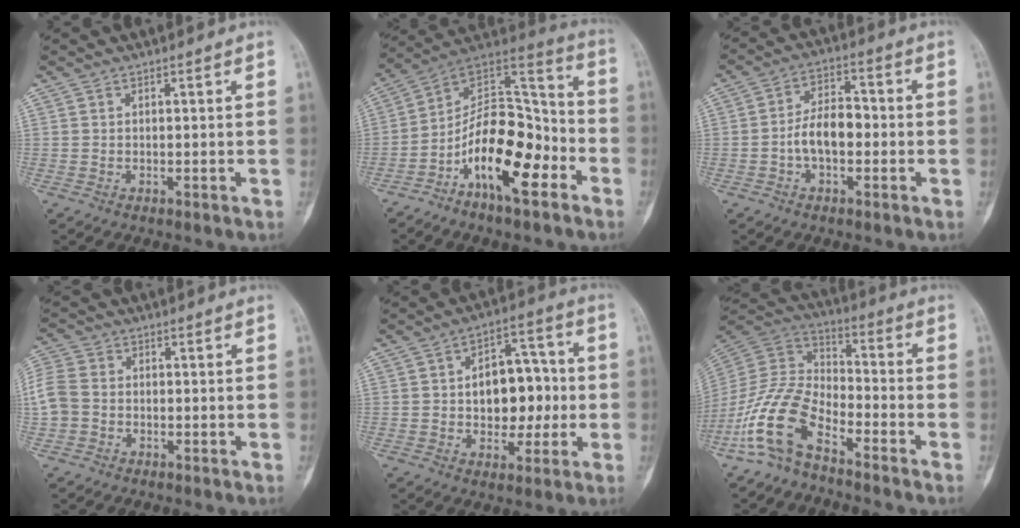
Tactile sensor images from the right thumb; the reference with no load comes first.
{"total": 18.9, "force": [-8.2, 8.5, 14.8], "torque": [-0.216, 0.082, -0.142]}
{"total": 7.9, "force": [-1.5, 4.5, 6.2], "torque": [-0.100, 0.030, -0.034]}
{"total": 7.8, "force": [-1.2, 6.4, 4.2], "torque": [-0.105, 0.018, -0.030]}
{"total": 12.8, "force": [-0.1, 8.4, 9.7], "torque": [-0.088, 0.031, 0.001]}
{"total": 13.5, "force": [-8.5, 6.1, 8.5], "torque": [-0.173, 0.069, -0.176]}